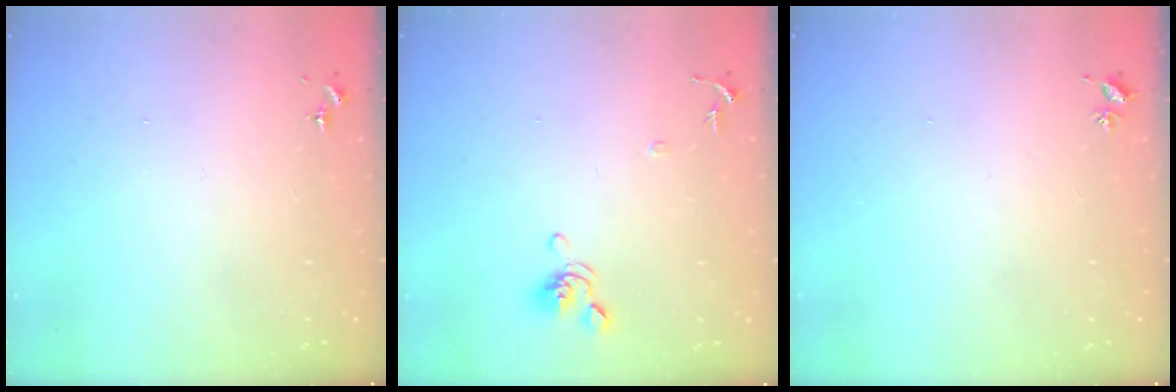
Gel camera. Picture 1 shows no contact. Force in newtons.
{"total": 8.1, "press": 8.0, "slide": 1.5}
{"total": 2.6, "press": 2.6, "slide": 0.3}